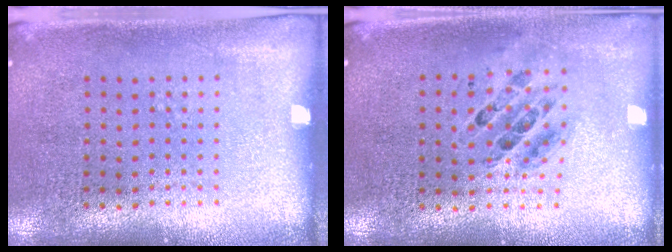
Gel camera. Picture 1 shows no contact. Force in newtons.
{"total": 0.7, "press": 0.7, "slide": 0.0}